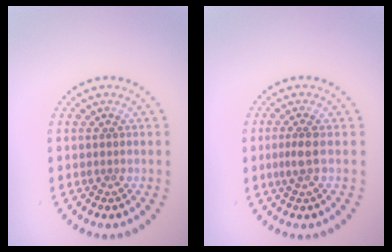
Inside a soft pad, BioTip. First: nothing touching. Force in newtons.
{"total": 1.7, "press": 1.4, "slide": 0.9}